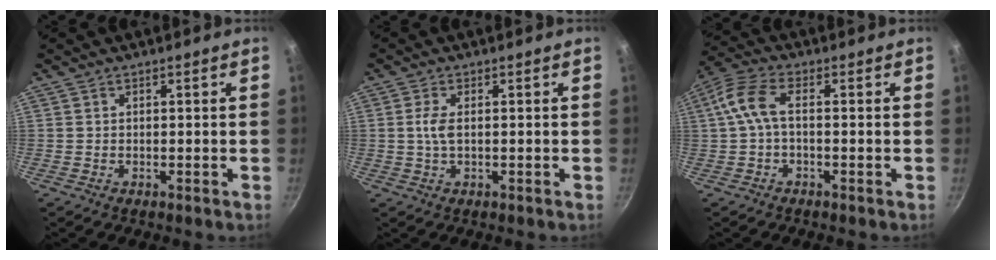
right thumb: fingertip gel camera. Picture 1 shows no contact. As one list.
[{"total": 2.9, "force": [0.2, 1.2, 2.6], "torque": [-0.063, 0.003, 0.002]}, {"total": 6.4, "force": [-0.2, 2.8, 5.8], "torque": [-0.141, 0.022, -0.017]}]